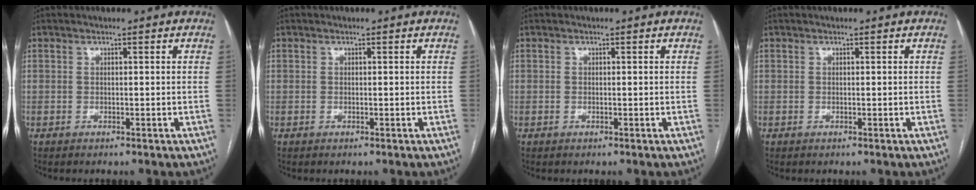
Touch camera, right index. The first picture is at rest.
{"total": 0.0}
{"total": 0.0}
{"total": 0.0}